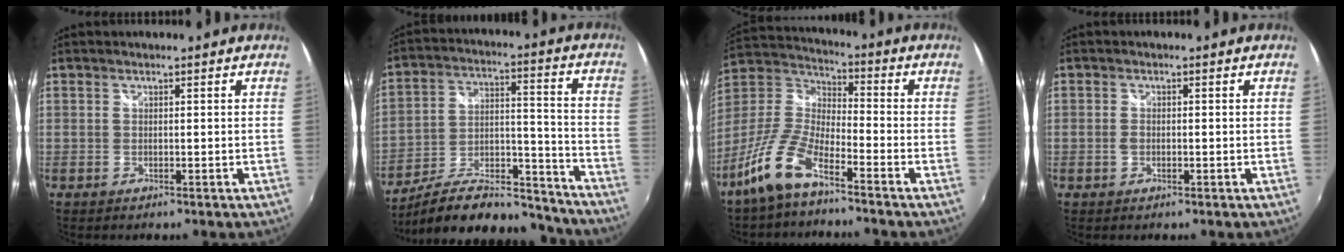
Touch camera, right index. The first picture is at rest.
{"total": 23.0, "force": [-19.8, 6.3, 9.9], "torque": [-0.166, 0.008, -0.281]}
{"total": 11.3, "force": [-7.7, 3.3, 7.6], "torque": [-0.177, 0.003, -0.157]}
{"total": 0.7, "force": [-0.3, 0.5, 0.3], "torque": [-0.005, -0.002, -0.008]}